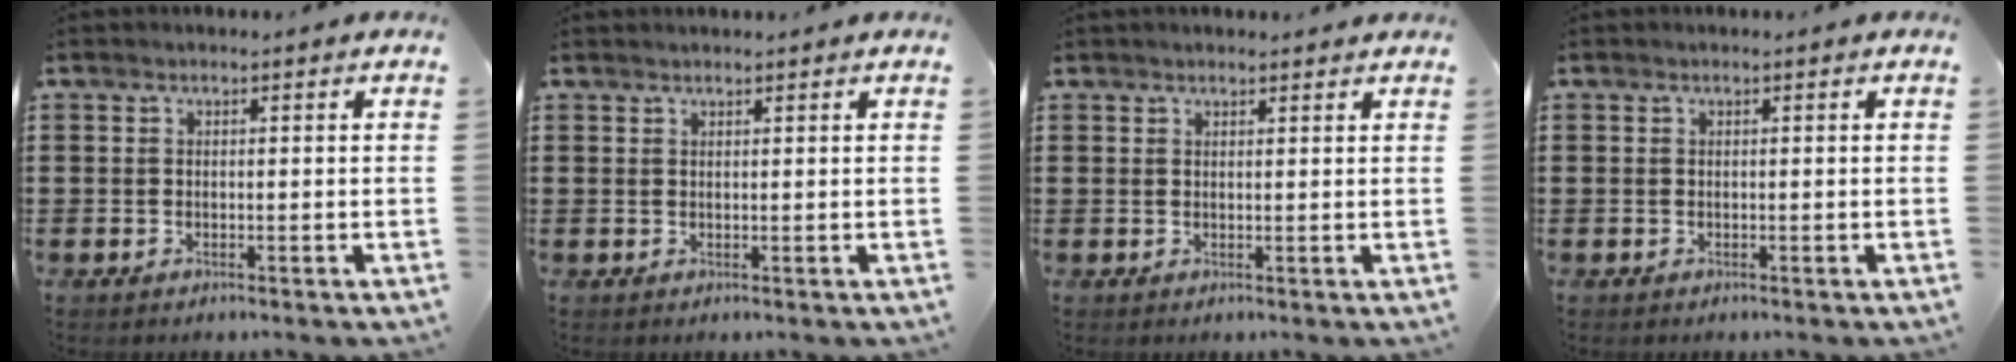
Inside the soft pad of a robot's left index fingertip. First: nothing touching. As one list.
[{"total": 0.7, "force": [0.6, 0.0, 0.1], "torque": [-0.004, -0.001, 0.013]}, {"total": 1.0, "force": [1.0, 0.2, 0.3], "torque": [-0.007, 0.000, 0.019]}, {"total": 0.0}]